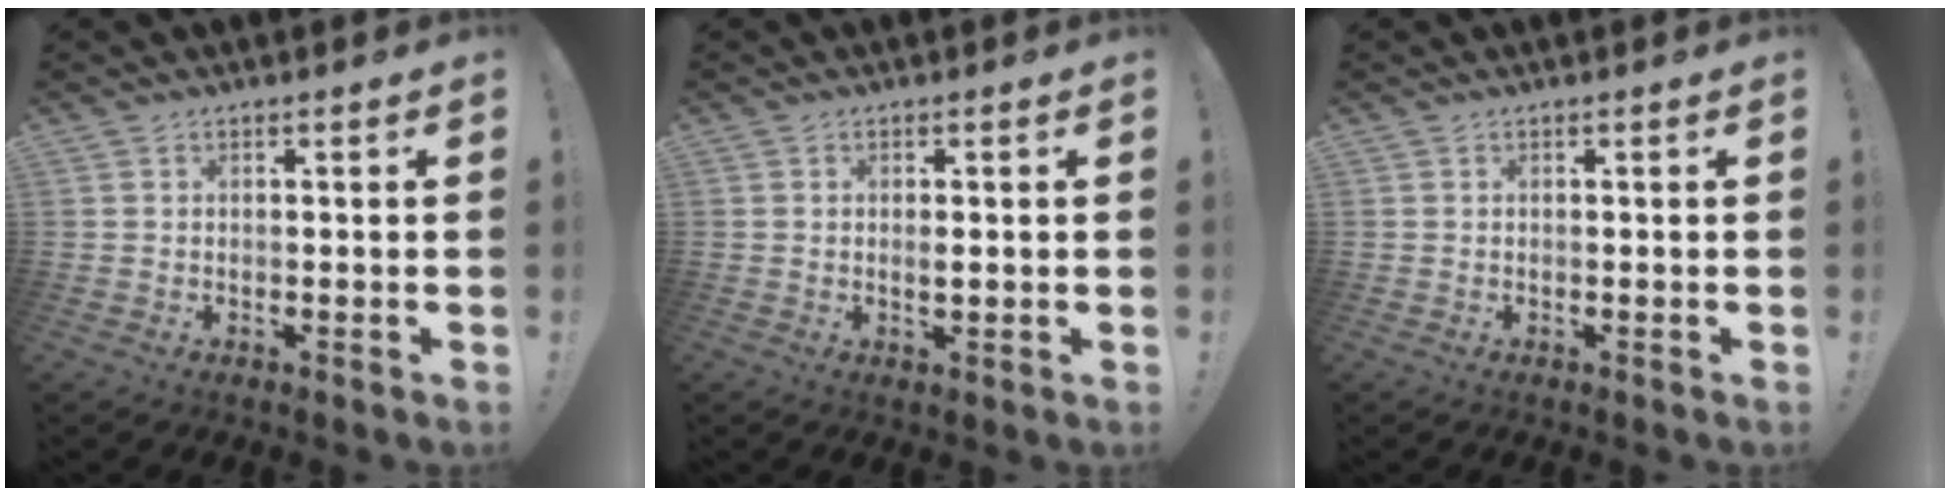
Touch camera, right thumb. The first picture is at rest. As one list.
[{"total": 1.5, "force": [0.0, 0.5, 1.4], "torque": [-0.012, -0.006, -0.003]}, {"total": 0.0}]